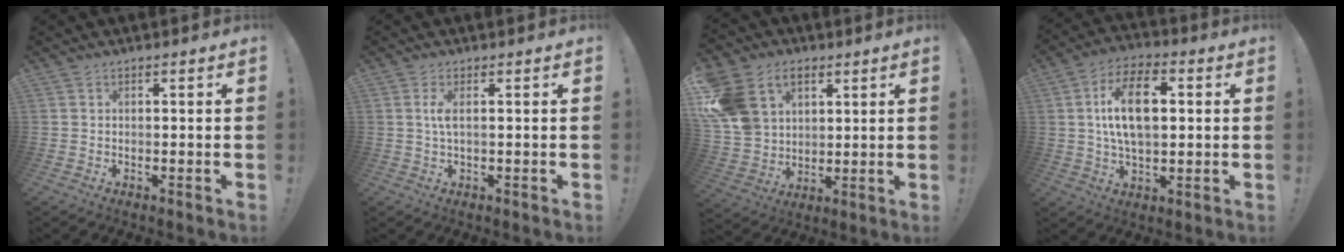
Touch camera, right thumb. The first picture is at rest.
{"total": 2.6, "force": [0.4, 0.4, 2.6], "torque": [-0.056, -0.001, 0.002]}
{"total": 16.5, "force": [7.0, 12.5, 8.1], "torque": [-0.154, -0.028, 0.140]}
{"total": 15.0, "force": [2.2, 8.2, 12.4], "torque": [-0.215, 0.004, 0.032]}